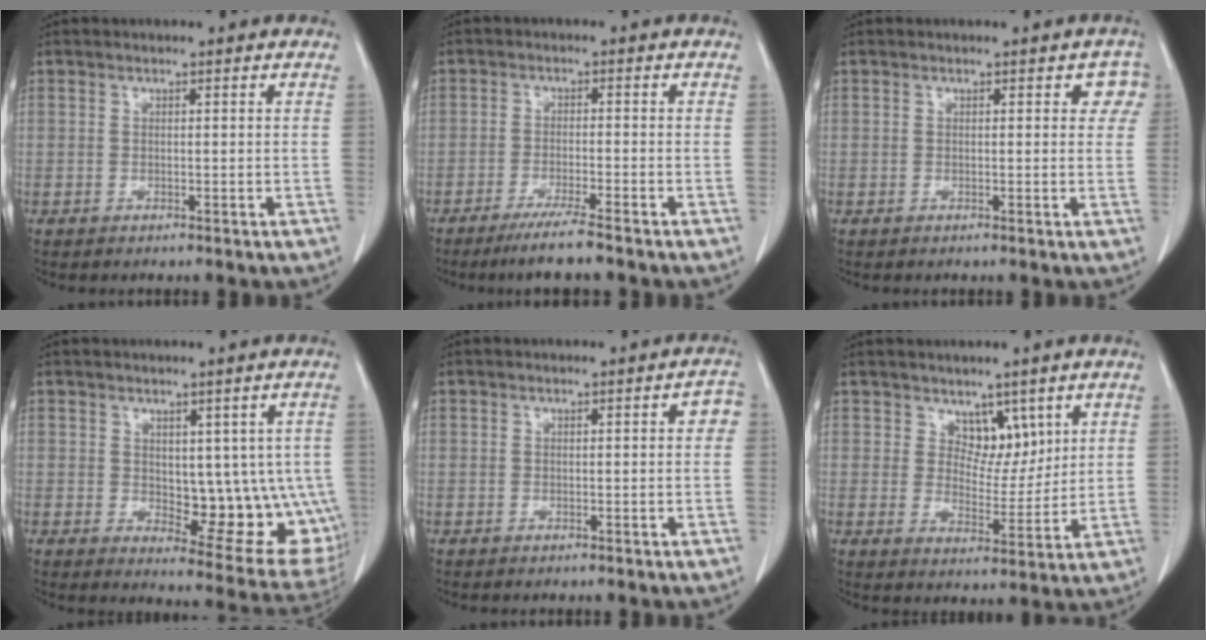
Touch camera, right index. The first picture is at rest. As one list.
[{"total": 5.4, "force": [-4.3, -0.6, 3.2], "torque": [-0.056, -0.014, -0.076]}, {"total": 2.8, "force": [1.2, 1.8, 1.8], "torque": [0.001, 0.009, 0.006]}, {"total": 13.0, "force": [-0.3, 6.3, 11.3], "torque": [-0.117, -0.006, 0.013]}, {"total": 2.0, "force": [0.3, 0.7, 1.8], "torque": [-0.011, 0.006, 0.000]}, {"total": 5.4, "force": [3.2, 3.1, 2.9], "torque": [-0.034, -0.005, 0.058]}]